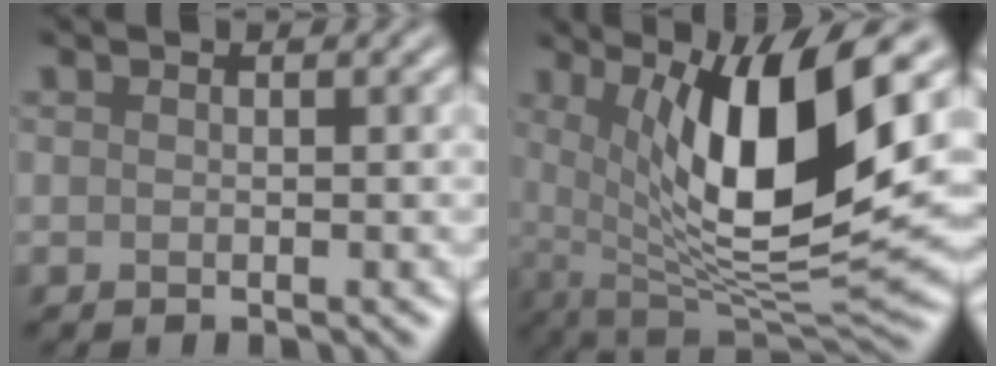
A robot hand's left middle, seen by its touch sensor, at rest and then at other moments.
{"total": 12.1, "force": [3.0, 3.4, 11.2], "torque": [-0.175, -0.011, 0.057]}